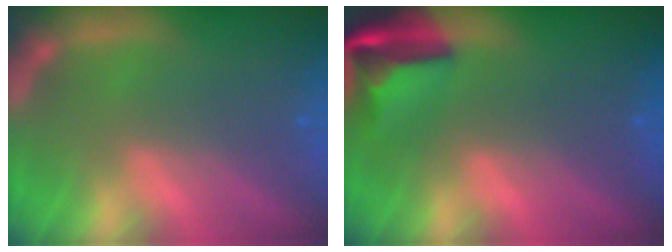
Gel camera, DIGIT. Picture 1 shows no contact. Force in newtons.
{"total": 6.4}